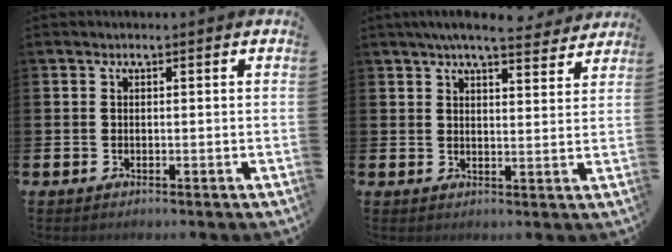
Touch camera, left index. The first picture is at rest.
{"total": 5.8, "force": [5.3, 0.7, 2.2], "torque": [-0.046, -0.020, 0.093]}